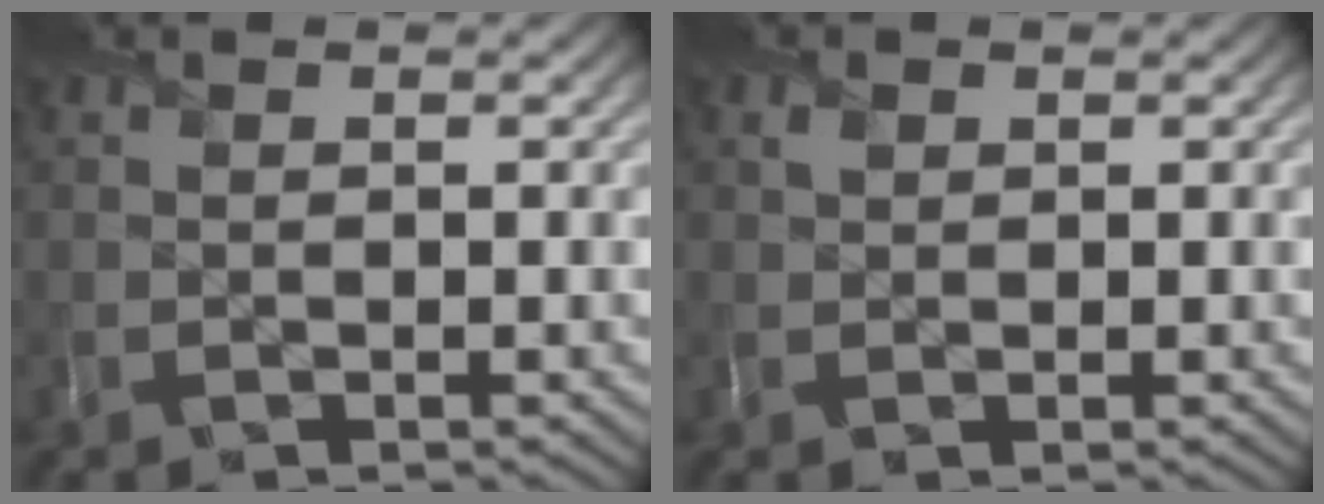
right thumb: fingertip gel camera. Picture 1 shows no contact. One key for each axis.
{"total": 0.9, "fx": 0.5, "fy": 0.8, "fz": 0.1, "tx": -0.003, "ty": -0.002, "tz": 0.010}